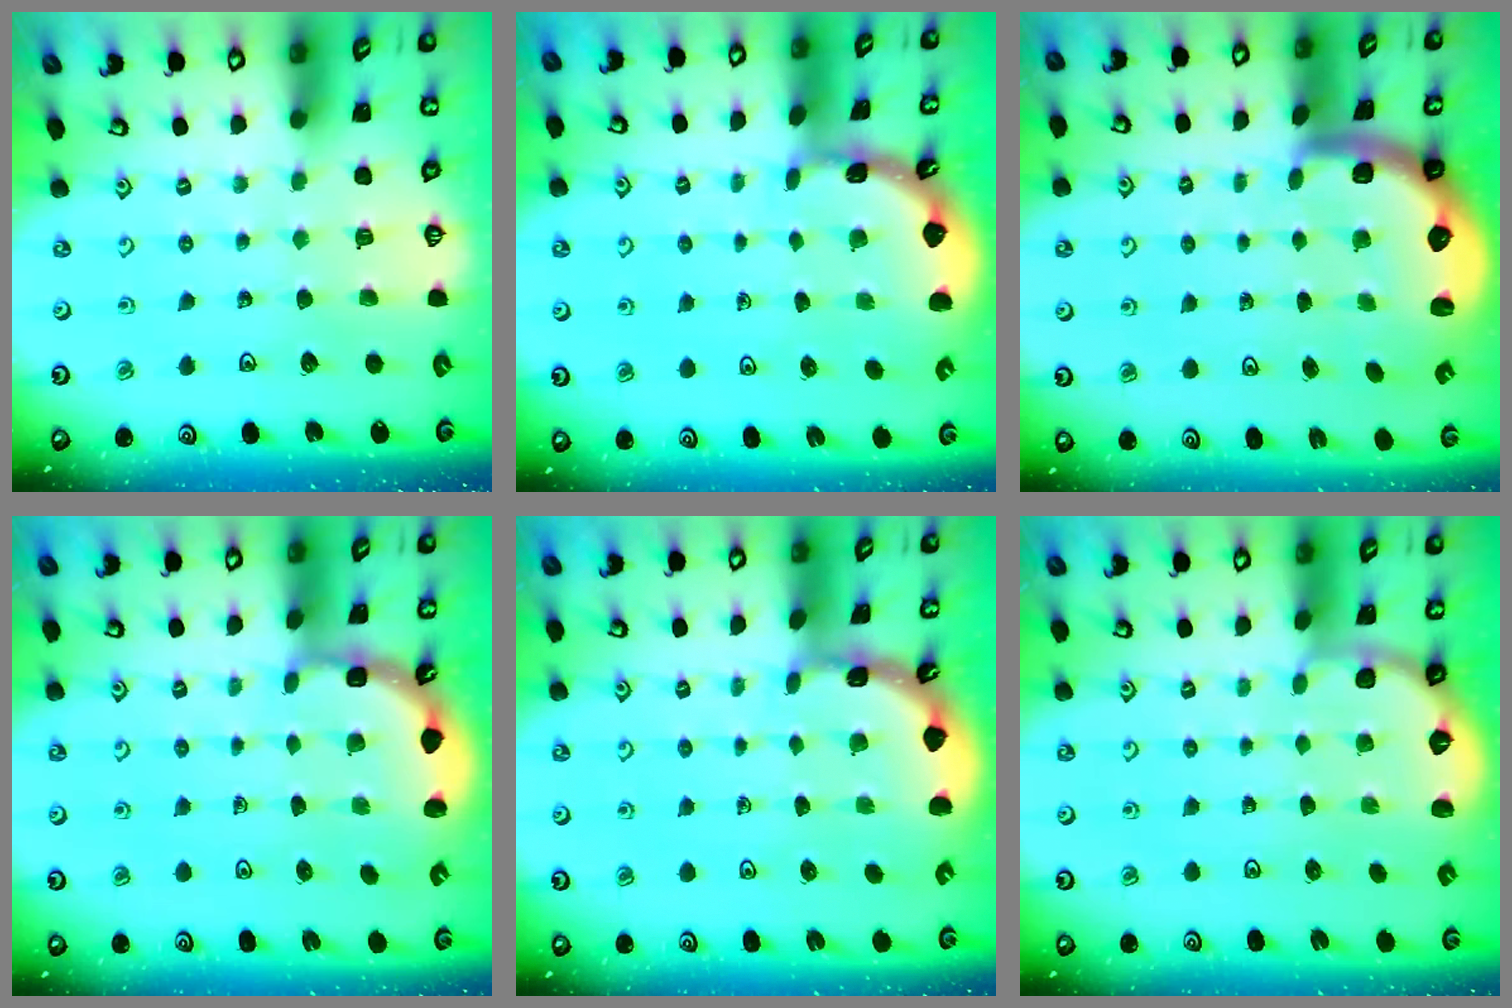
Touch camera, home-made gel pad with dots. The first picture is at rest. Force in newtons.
{"total": 1.8, "press": 1.8, "slide": 0.2}
{"total": 2.8, "press": 2.5, "slide": 1.4}
{"total": 2.0, "press": 1.8, "slide": 0.9}
{"total": 1.6, "press": 1.6, "slide": 0.1}
{"total": 1.8, "press": 1.7, "slide": 0.1}